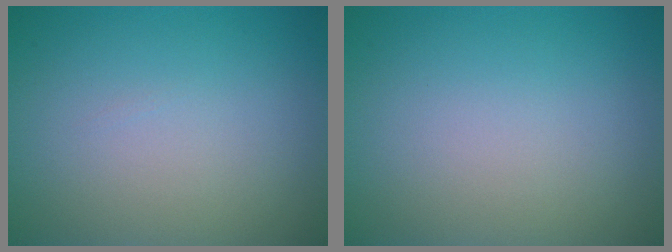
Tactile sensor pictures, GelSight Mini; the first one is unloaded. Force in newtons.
{"total": 0.0}